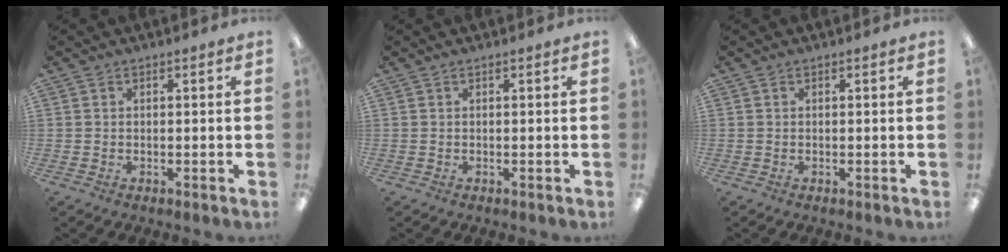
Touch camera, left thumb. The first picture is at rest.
{"total": 0.0}
{"total": 0.0}